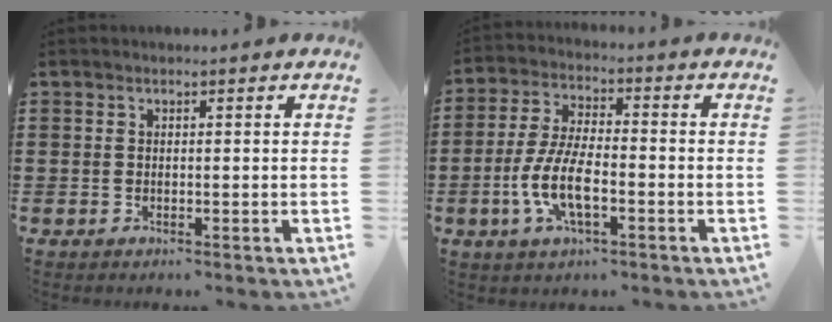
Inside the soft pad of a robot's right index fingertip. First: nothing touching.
{"total": 8.6, "force": [-2.9, 3.1, 7.5], "torque": [-0.171, -0.011, -0.059]}